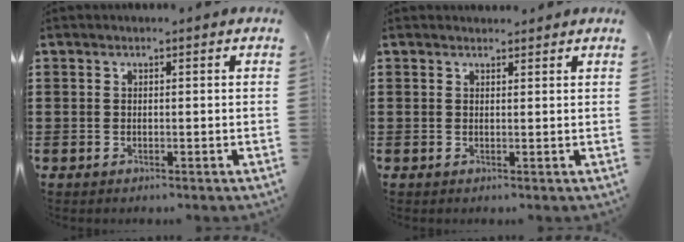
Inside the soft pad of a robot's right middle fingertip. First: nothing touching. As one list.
[{"total": 1.2, "force": [1.1, 0.1, -0.1], "torque": [0.007, -0.005, 0.021]}]